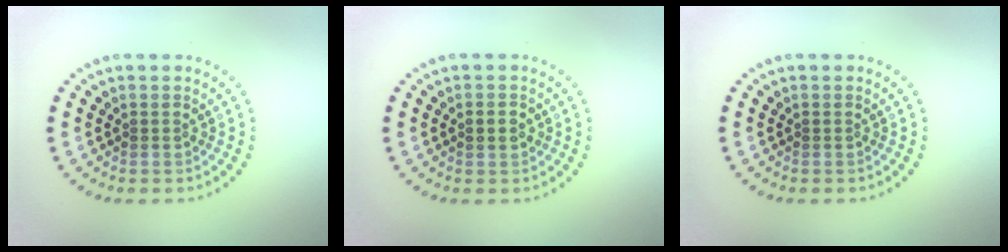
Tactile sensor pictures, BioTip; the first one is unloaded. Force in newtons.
{"total": 1.8, "press": 1.8, "slide": 0.1}
{"total": 0.0}